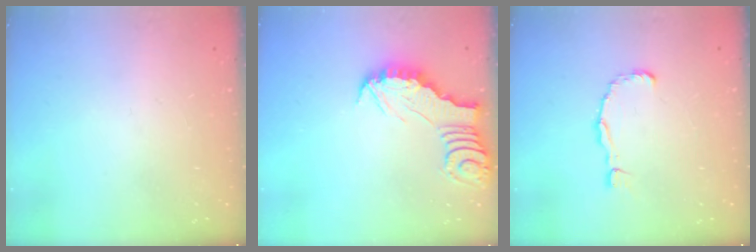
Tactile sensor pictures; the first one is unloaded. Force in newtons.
{"total": 3.0, "press": 3.0, "slide": 0.3}
{"total": 3.2, "press": 3.1, "slide": 0.4}